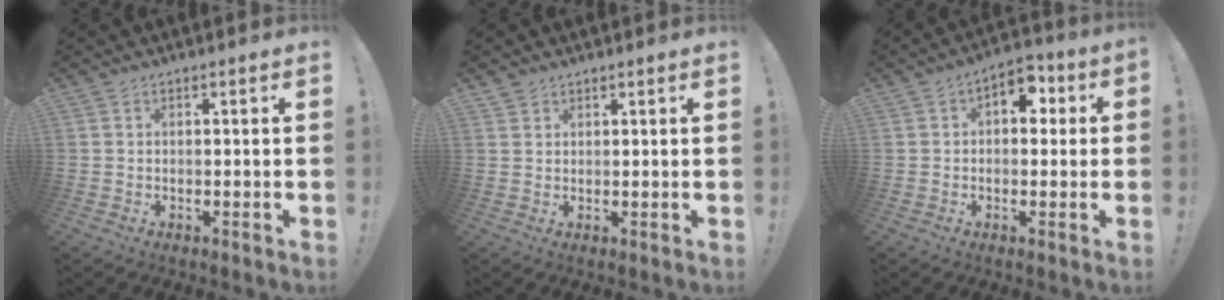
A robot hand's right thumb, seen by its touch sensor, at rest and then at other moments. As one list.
[{"total": 1.8, "force": [1.5, 0.9, 0.1], "torque": [0.002, -0.008, 0.028]}, {"total": 6.1, "force": [1.1, 4.5, 3.9], "torque": [-0.055, 0.007, 0.021]}]